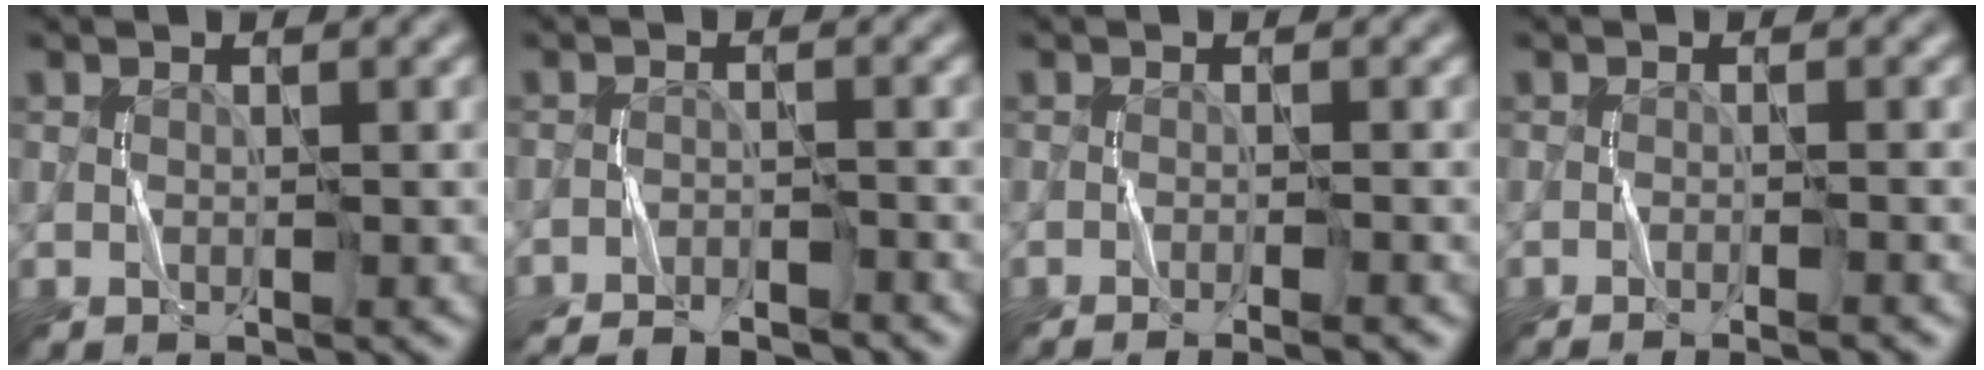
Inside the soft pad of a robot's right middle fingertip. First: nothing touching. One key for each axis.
{"total": 5.5, "fx": -5.3, "fy": 0.9, "fz": 1.0, "tx": -0.015, "ty": -0.001, "tz": -0.078}
{"total": 3.1, "fx": -2.1, "fy": 0.6, "fz": 2.2, "tx": -0.019, "ty": 0.009, "tz": -0.037}
{"total": 3.0, "fx": -2.3, "fy": 0.5, "fz": 1.9, "tx": -0.021, "ty": 0.007, "tz": -0.041}